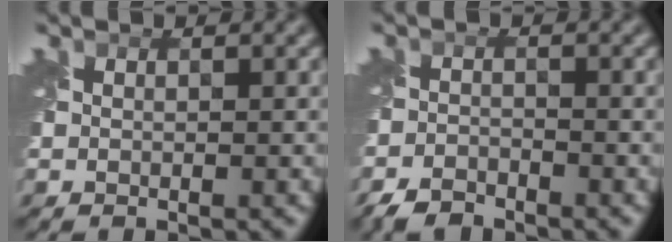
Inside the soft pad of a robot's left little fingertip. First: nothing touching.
{"total": 2.5, "force": [-2.3, 0.8, 0.6], "torque": [-0.012, -0.004, -0.054]}